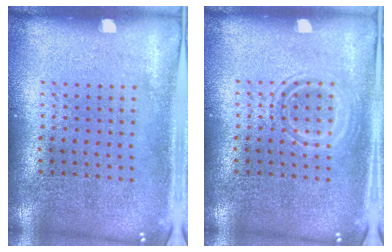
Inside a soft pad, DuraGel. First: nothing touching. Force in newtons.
{"total": 1.7, "press": 1.7, "slide": 0.2}